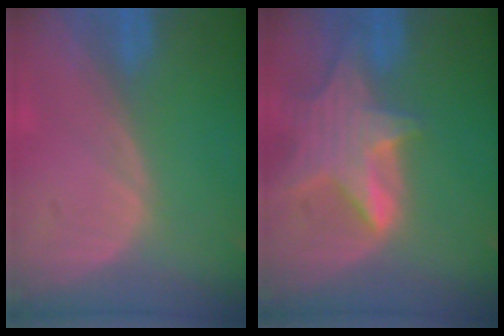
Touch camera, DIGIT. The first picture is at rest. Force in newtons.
{"total": 8.4, "press": 7.4, "slide": 4.0}